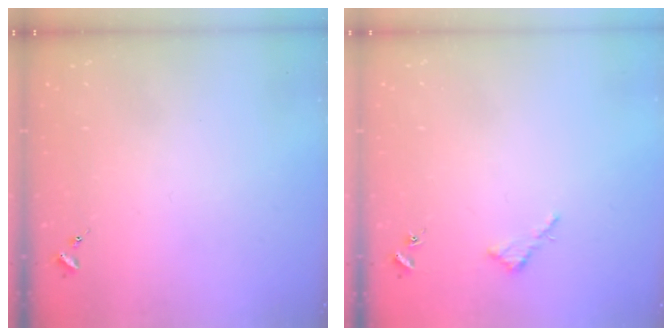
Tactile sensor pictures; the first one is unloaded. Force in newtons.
{"total": 2.6, "press": 2.6, "slide": 0.2}